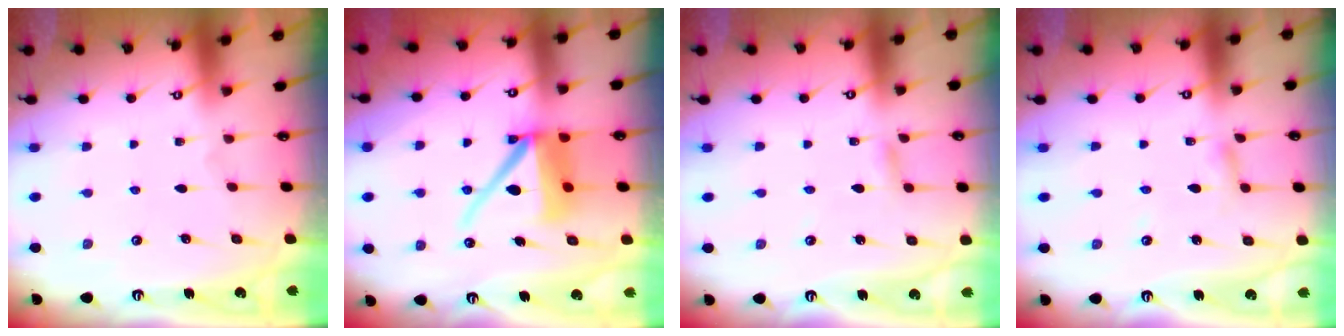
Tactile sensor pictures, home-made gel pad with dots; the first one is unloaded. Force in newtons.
{"total": 11.1, "press": 11.0, "slide": 1.5}
{"total": 4.2, "press": 4.2, "slide": 0.3}
{"total": 2.4, "press": 2.4, "slide": 0.2}